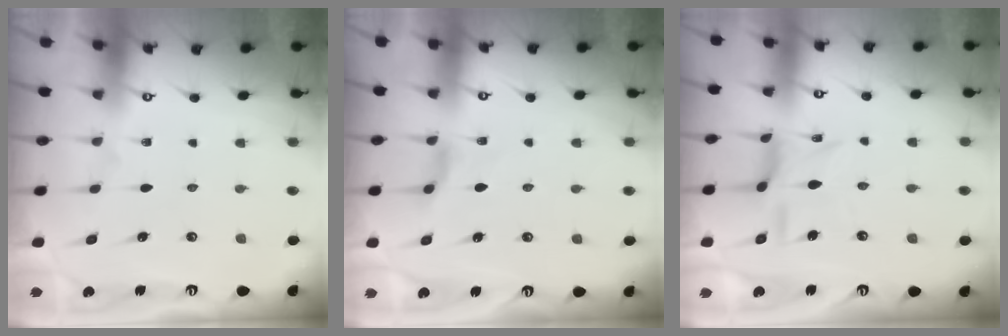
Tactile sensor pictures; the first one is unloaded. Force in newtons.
{"total": 3.6, "press": 3.5, "slide": 0.6}
{"total": 6.2, "press": 6.2, "slide": 0.5}